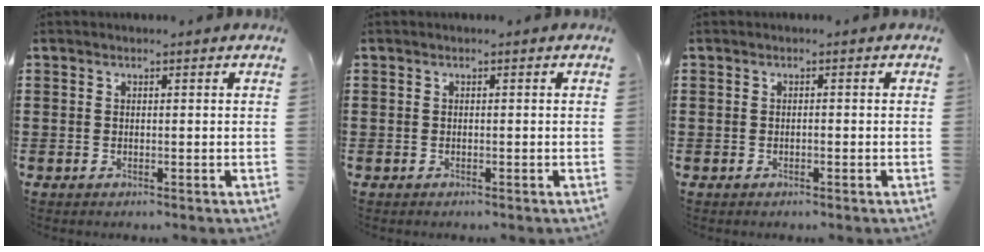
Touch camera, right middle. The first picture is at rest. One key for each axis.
{"total": 0.0}
{"total": 0.6, "fx": -0.4, "fy": 0.2, "fz": 0.4, "tx": -0.010, "ty": -0.002, "tz": -0.007}